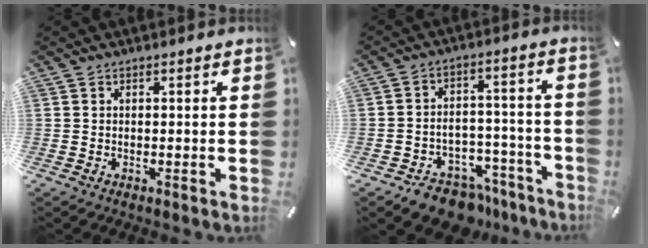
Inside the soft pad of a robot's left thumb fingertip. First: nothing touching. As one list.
[{"total": 10.3, "force": [-8.2, 5.4, 3.1], "torque": [-0.021, 0.068, -0.137]}]